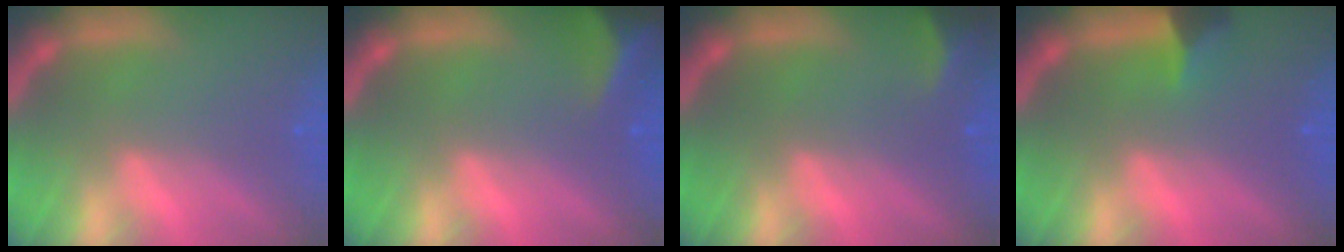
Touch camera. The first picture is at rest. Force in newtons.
{"total": 6.5}
{"total": 2.9}
{"total": 2.4}